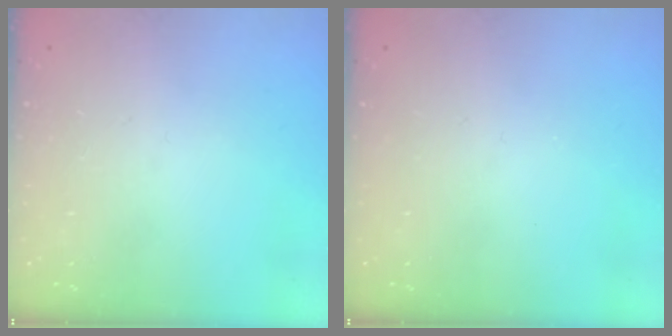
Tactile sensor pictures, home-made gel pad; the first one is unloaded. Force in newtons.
{"total": 0.0}